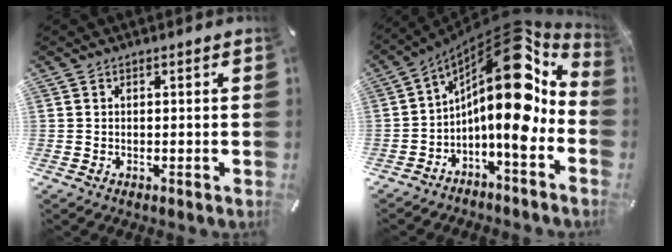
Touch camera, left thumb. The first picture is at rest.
{"total": 20.6, "force": [3.8, 7.9, 18.6], "torque": [-0.297, -0.060, 0.060]}